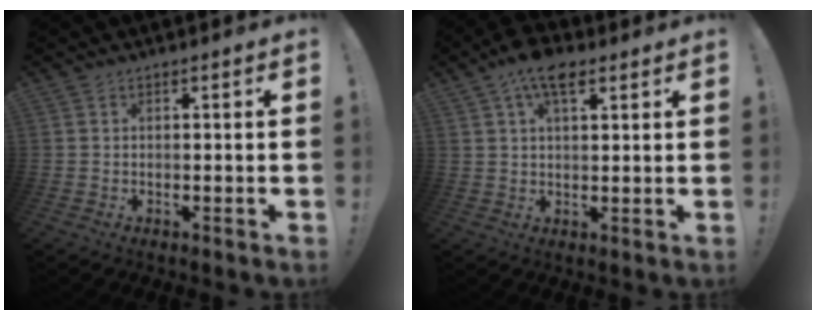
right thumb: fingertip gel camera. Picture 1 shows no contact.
{"total": 8.8, "force": [4.9, 3.9, 6.2], "torque": [-0.109, -0.012, 0.089]}